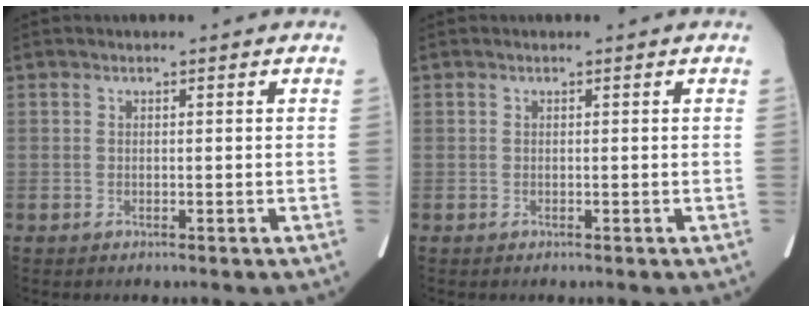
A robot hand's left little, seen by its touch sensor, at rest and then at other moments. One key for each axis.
{"total": 0.0}